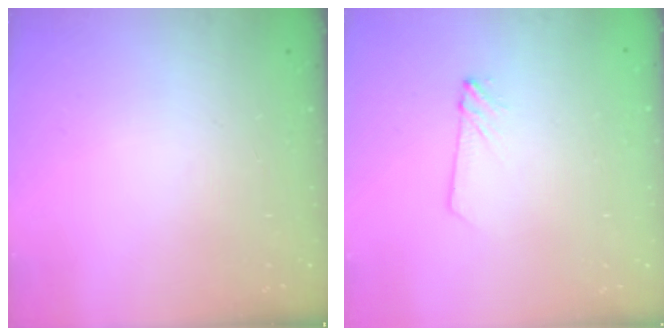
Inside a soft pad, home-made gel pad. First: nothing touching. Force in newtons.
{"total": 2.8, "press": 2.8, "slide": 0.3}